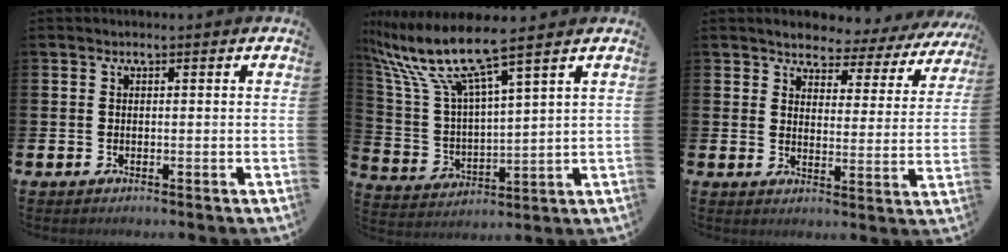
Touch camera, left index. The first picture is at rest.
{"total": 9.7, "force": [8.0, 0.4, 5.4], "torque": [-0.141, -0.047, 0.132]}
{"total": 3.4, "force": [3.3, 0.7, 0.2], "torque": [-0.028, -0.032, 0.050]}